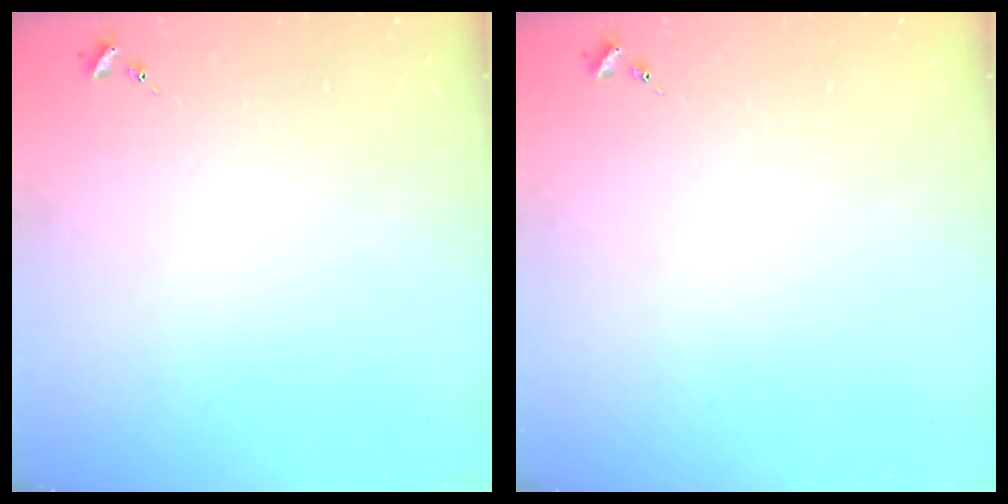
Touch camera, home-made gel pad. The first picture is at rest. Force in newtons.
{"total": 0.0}